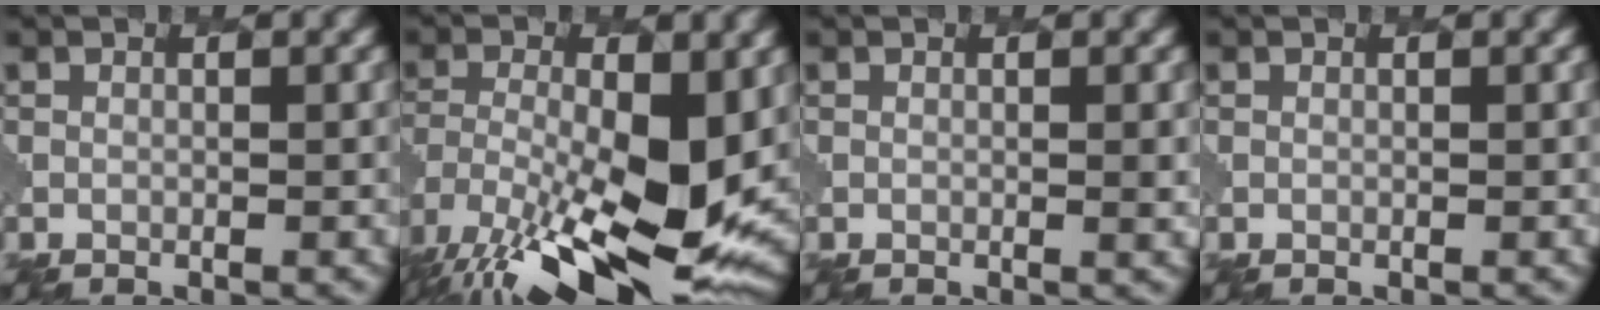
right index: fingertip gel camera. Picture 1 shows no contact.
{"total": 14.4, "force": [-5.5, 5.5, 12.1], "torque": [-0.234, -0.023, -0.099]}
{"total": 0.8, "force": [0.3, -0.1, 0.7], "torque": [-0.004, 0.003, 0.001]}
{"total": 0.0}